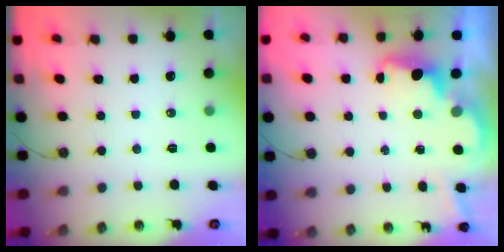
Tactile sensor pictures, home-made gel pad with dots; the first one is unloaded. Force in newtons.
{"total": 3.5, "press": 3.4, "slide": 0.7}